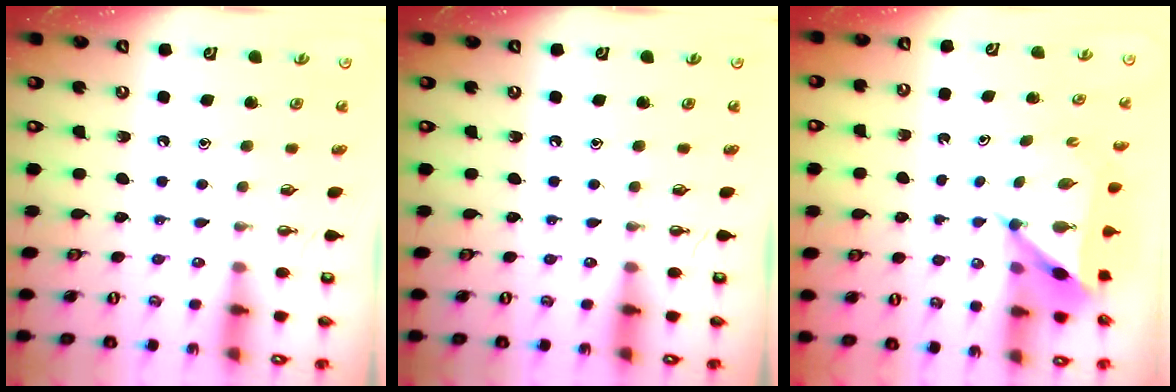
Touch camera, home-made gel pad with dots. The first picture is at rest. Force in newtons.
{"total": 0.0}
{"total": 5.7, "press": 5.7, "slide": 0.6}